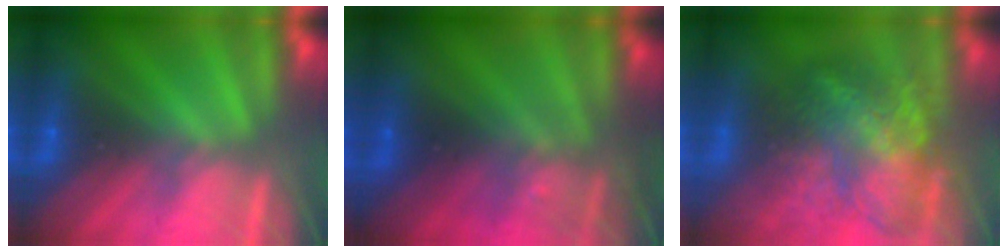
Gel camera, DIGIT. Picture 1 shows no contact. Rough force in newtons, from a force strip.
{"total": 3.0}
{"total": 8.7}